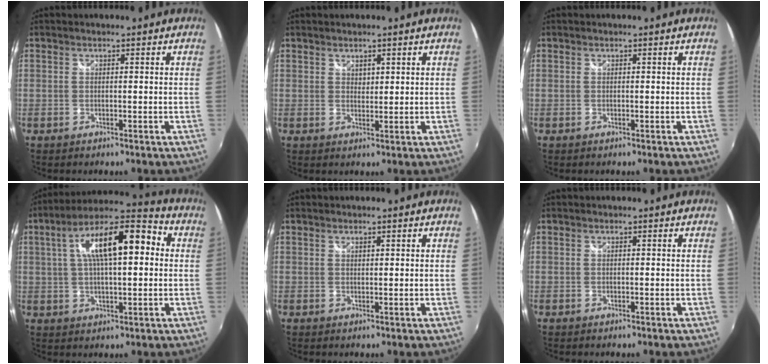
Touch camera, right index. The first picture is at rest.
{"total": 1.6, "force": [1.2, 1.0, 0.4], "torque": [-0.002, 0.001, 0.021]}
{"total": 0.0}
{"total": 16.3, "force": [3.5, 5.8, 14.8], "torque": [-0.250, 0.033, 0.047]}
{"total": 0.7, "force": [0.6, 0.2, 0.3], "torque": [-0.004, 0.000, 0.011]}
{"total": 0.0}